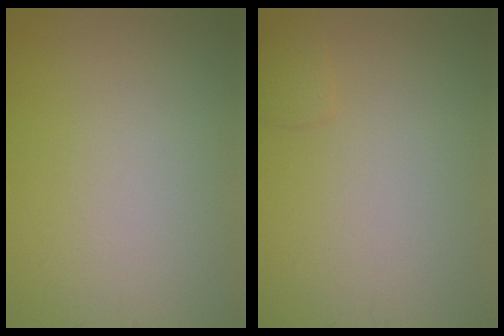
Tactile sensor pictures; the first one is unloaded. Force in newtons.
{"total": 0.9, "press": 0.9, "slide": 0.1}